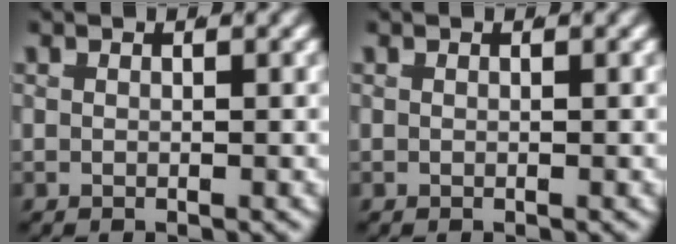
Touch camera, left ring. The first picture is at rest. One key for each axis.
{"total": 0.0}